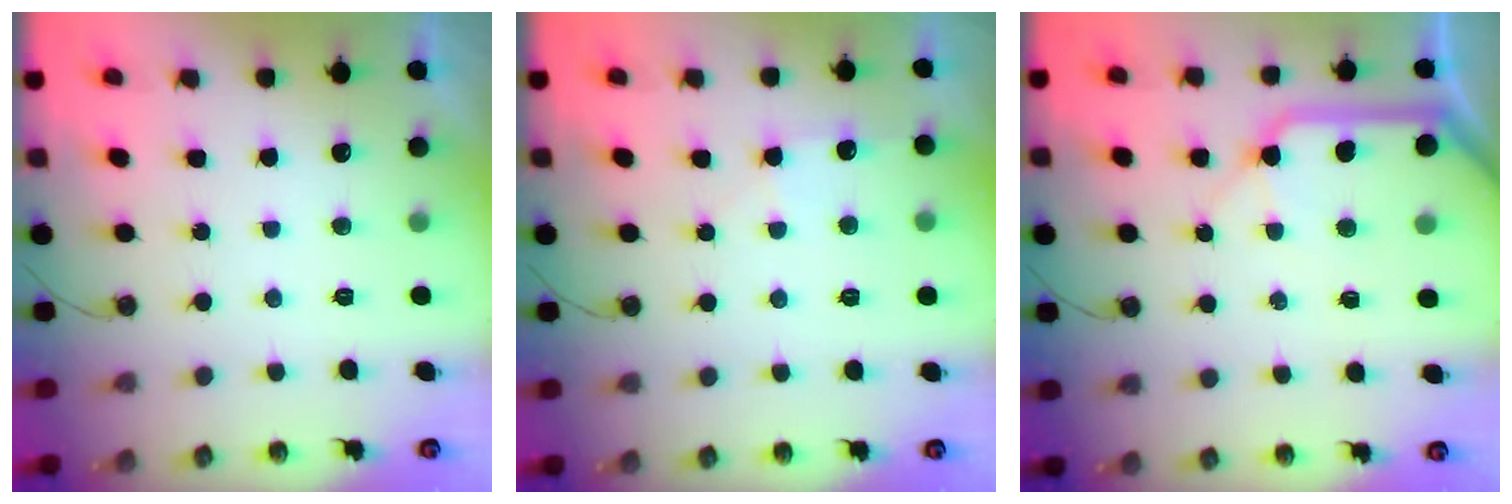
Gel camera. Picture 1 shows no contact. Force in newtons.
{"total": 4.9, "press": 4.9, "slide": 0.7}
{"total": 12.0, "press": 11.9, "slide": 1.6}